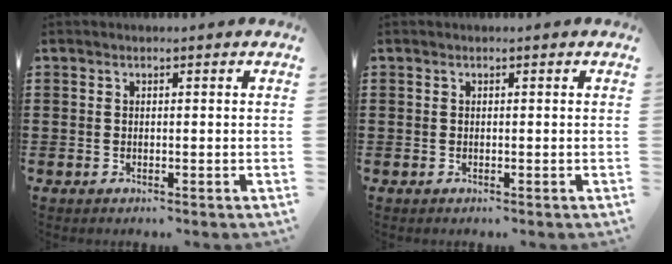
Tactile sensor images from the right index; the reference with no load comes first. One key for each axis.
{"total": 0.0}